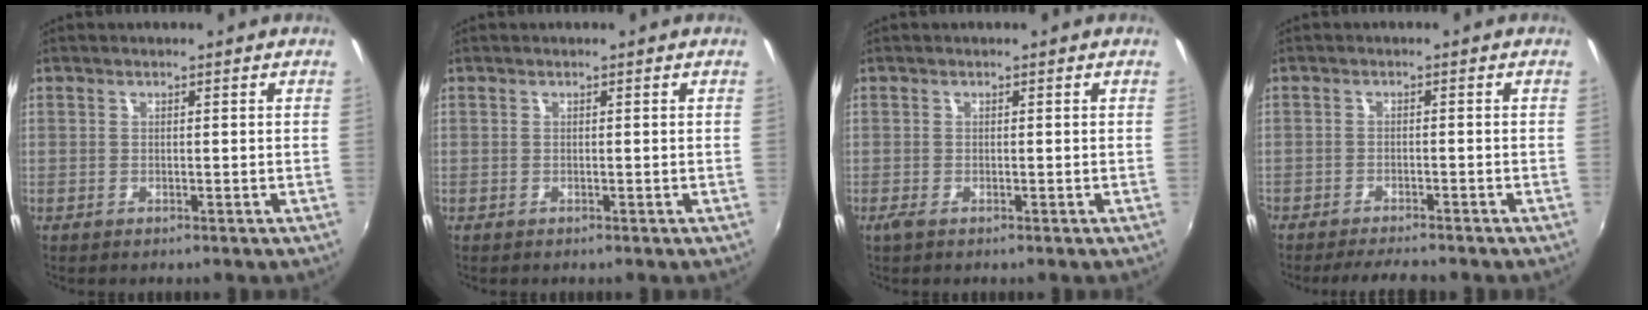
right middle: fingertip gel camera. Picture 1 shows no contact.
{"total": 0.0}
{"total": 1.0, "force": [-0.6, 0.2, 0.9], "torque": [-0.018, -0.004, -0.012]}
{"total": 5.5, "force": [-5.0, 0.8, 2.3], "torque": [-0.057, -0.009, -0.077]}